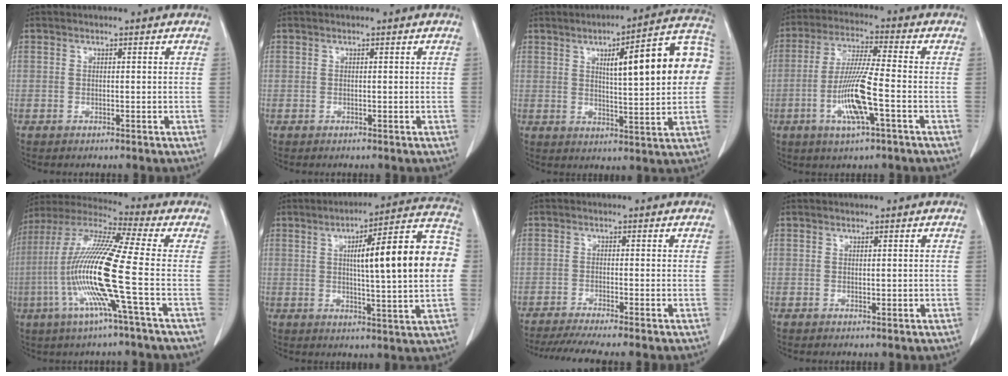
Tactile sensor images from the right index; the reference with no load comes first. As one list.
[{"total": 0.0}, {"total": 16.9, "force": [3.3, 2.5, 16.4], "torque": [-0.217, 0.033, 0.042]}, {"total": 10.5, "force": [-3.1, 0.4, 10.0], "torque": [-0.198, -0.010, -0.060]}, {"total": 16.5, "force": [-3.6, -1.0, 16.0], "torque": [-0.326, -0.009, -0.085]}, {"total": 18.5, "force": [2.0, 1.5, 18.3], "torque": [-0.253, 0.029, 0.022]}, {"total": 7.5, "force": [-6.4, -0.8, 3.9], "torque": [-0.053, -0.017, -0.102]}, {"total": 0.6, "force": [0.2, 0.3, 0.4], "torque": [-0.005, -0.001, 0.009]}]